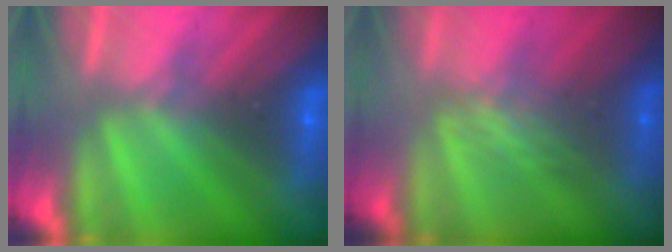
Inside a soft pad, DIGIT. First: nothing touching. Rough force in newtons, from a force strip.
{"total": 2.4}